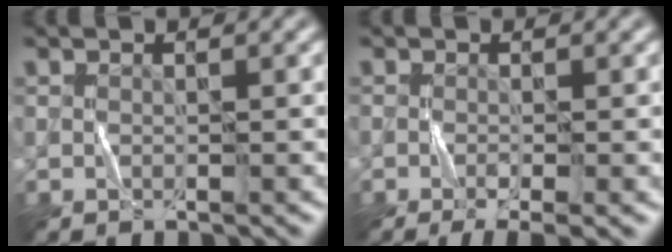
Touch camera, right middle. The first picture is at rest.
{"total": 3.2, "force": [-1.6, 0.6, 2.7], "torque": [-0.047, -0.004, -0.026]}